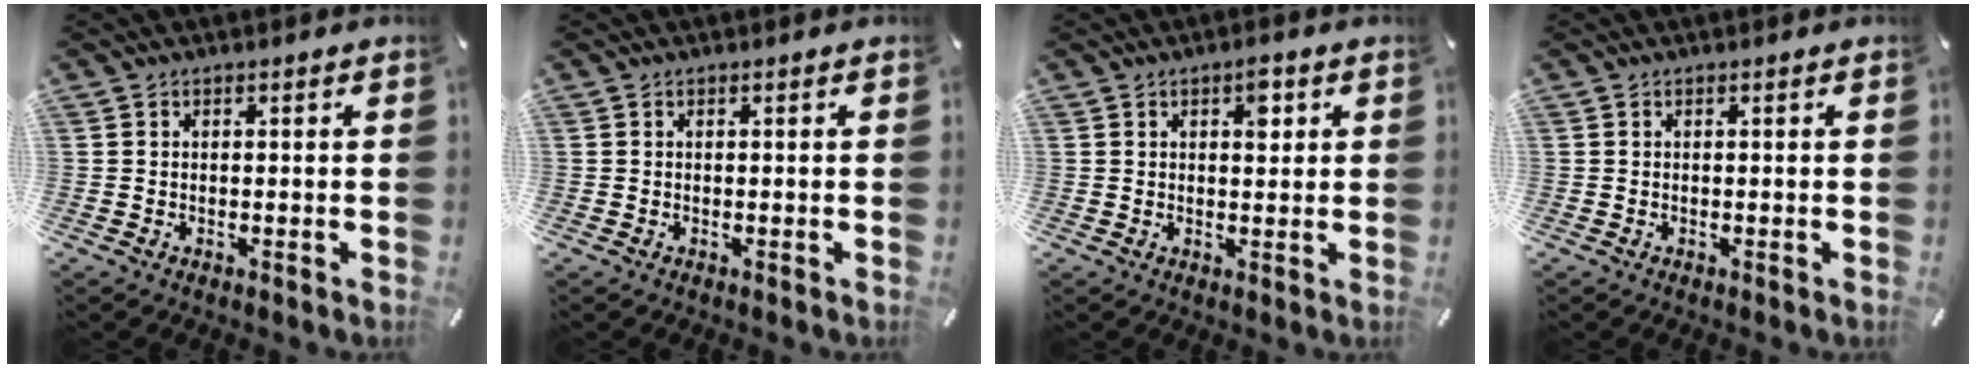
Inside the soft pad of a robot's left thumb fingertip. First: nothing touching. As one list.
[{"total": 0.0}, {"total": 3.9, "force": [1.5, 2.0, 2.9], "torque": [-0.023, -0.010, 0.016]}, {"total": 0.0}]